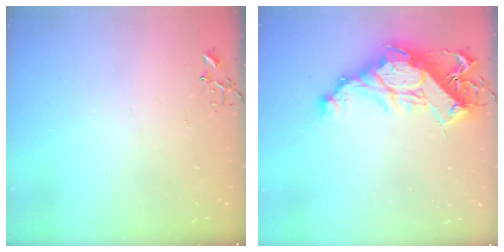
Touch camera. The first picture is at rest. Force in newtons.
{"total": 17.8, "press": 17.8, "slide": 1.8}